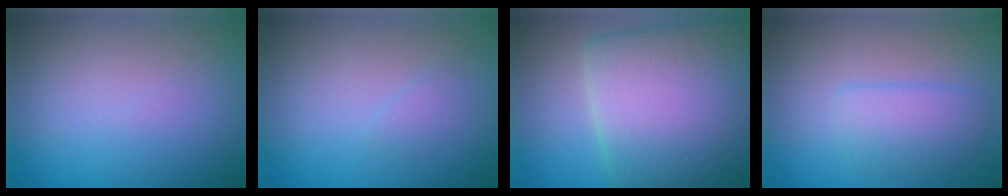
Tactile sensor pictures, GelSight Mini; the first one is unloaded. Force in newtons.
{"total": 0.9, "press": 0.9, "slide": 0.0}
{"total": 10.6, "press": 10.6, "slide": 0.1}
{"total": 2.6, "press": 2.6, "slide": 0.0}